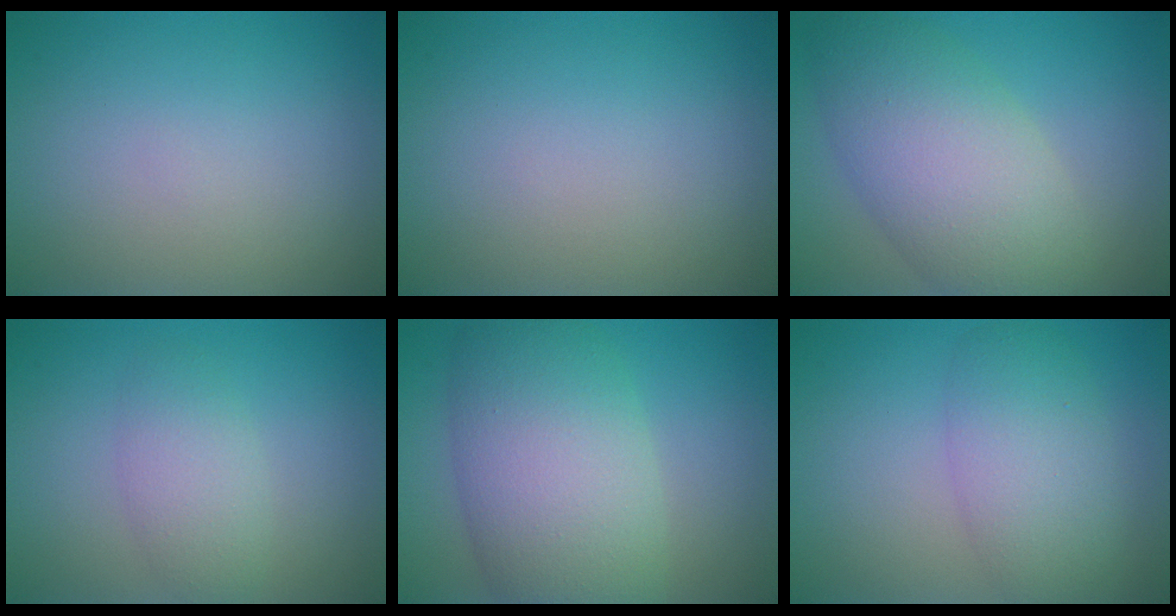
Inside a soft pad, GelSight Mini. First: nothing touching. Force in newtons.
{"total": 0.0}
{"total": 8.1, "press": 8.1, "slide": 0.4}
{"total": 2.7, "press": 2.7, "slide": 0.1}
{"total": 10.1, "press": 10.1, "slide": 0.1}
{"total": 4.9, "press": 4.9, "slide": 0.3}